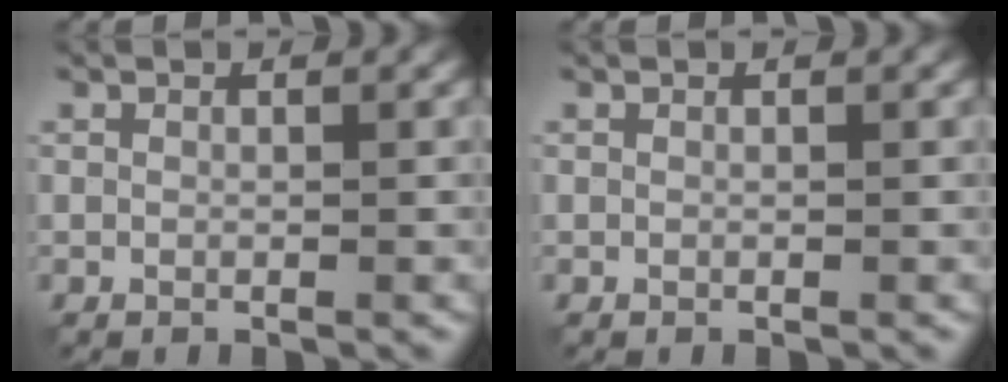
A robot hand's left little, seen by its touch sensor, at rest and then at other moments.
{"total": 0.0}